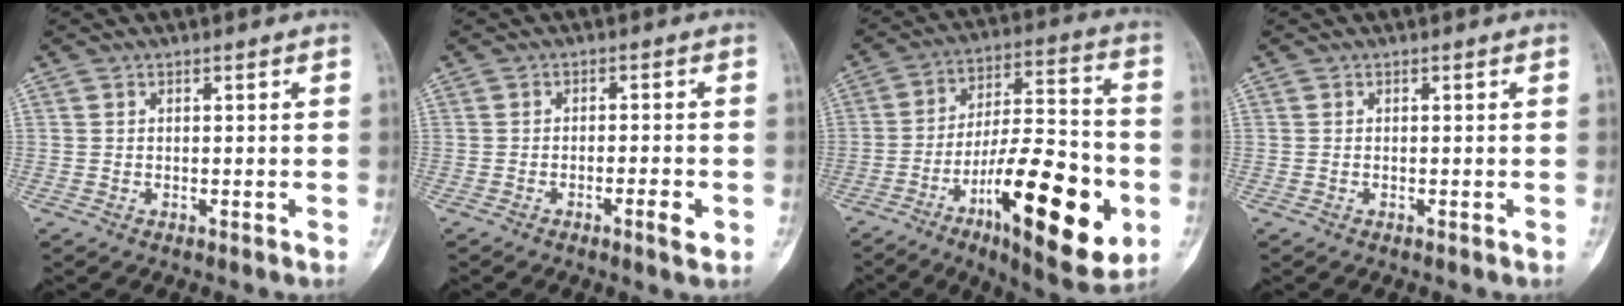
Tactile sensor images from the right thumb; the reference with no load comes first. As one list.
[{"total": 3.5, "force": [-1.5, 0.6, 3.1], "torque": [-0.054, 0.006, -0.024]}, {"total": 24.9, "force": [-8.8, 7.8, 22.0], "torque": [-0.332, 0.032, -0.131]}, {"total": 0.0}]